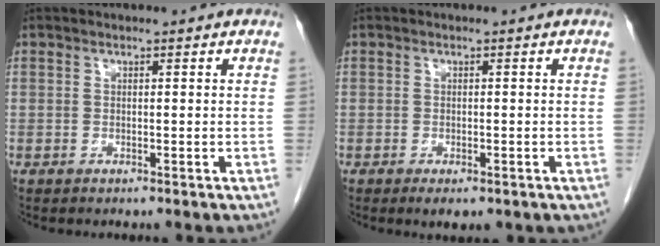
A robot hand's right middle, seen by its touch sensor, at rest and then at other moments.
{"total": 3.0, "force": [-1.8, 1.3, 2.0], "torque": [-0.022, -0.003, -0.019]}